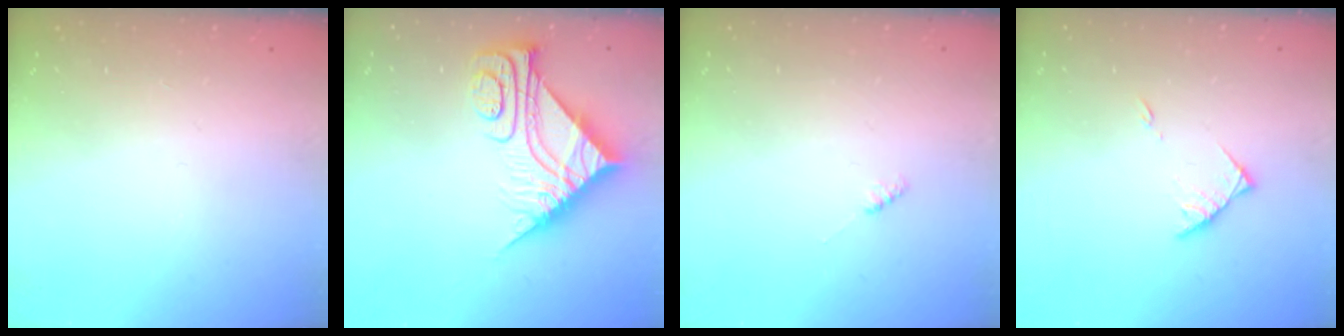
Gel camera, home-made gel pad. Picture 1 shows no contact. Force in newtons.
{"total": 11.6, "press": 11.5, "slide": 1.1}
{"total": 1.9, "press": 1.9, "slide": 0.3}
{"total": 4.2, "press": 4.1, "slide": 0.6}